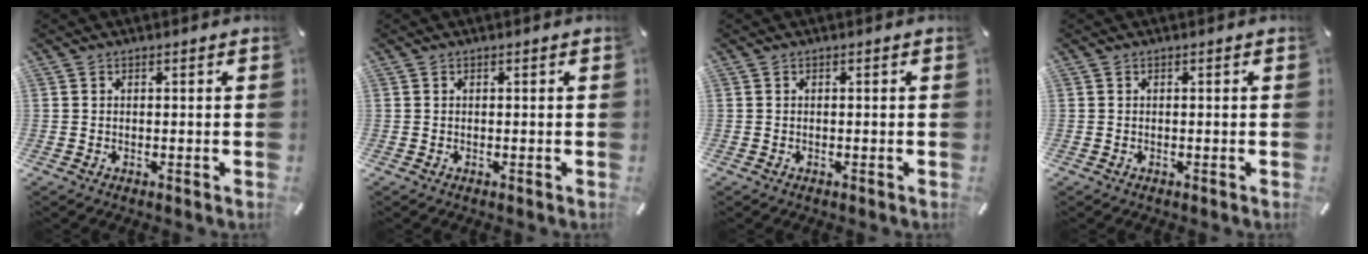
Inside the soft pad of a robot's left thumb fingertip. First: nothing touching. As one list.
[{"total": 0.0}, {"total": 0.0}, {"total": 0.0}]